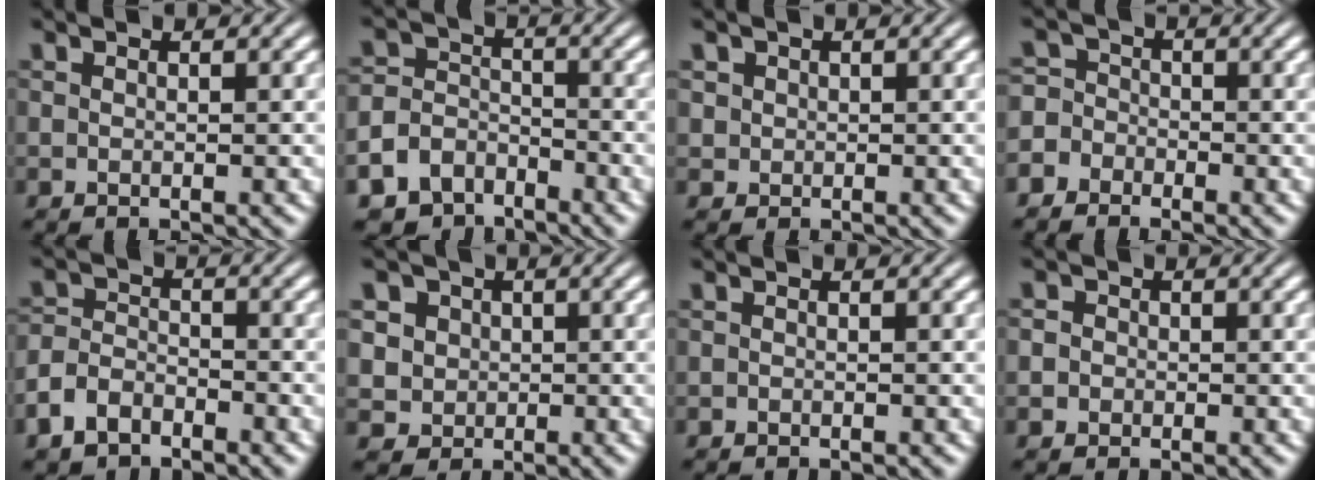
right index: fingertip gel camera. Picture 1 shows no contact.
{"total": 8.6, "force": [-4.8, 6.8, 2.3], "torque": [-0.039, -0.033, -0.083]}
{"total": 2.3, "force": [0.4, 2.1, 0.6], "torque": [-0.022, -0.014, 0.013]}
{"total": 4.7, "force": [-2.0, 4.2, 0.7], "torque": [-0.003, -0.015, -0.041]}
{"total": 3.7, "force": [-2.8, 2.2, 0.9], "torque": [-0.014, -0.016, -0.043]}
{"total": 8.4, "force": [0.4, 7.8, 3.1], "torque": [-0.082, -0.033, 0.010]}
{"total": 0.9, "force": [-0.4, -0.8, -0.3], "torque": [0.012, -0.007, -0.003]}
{"total": 1.9, "force": [-0.5, 1.8, 0.2], "torque": [-0.001, -0.002, -0.015]}